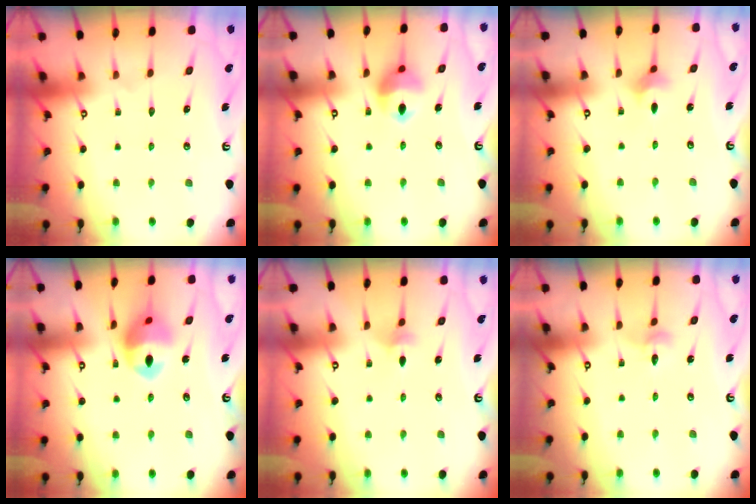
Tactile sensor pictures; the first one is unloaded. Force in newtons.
{"total": 10.5, "press": 10.4, "slide": 1.4}
{"total": 2.7, "press": 2.6, "slide": 0.7}
{"total": 12.8, "press": 12.7, "slide": 1.7}
{"total": 3.3, "press": 3.2, "slide": 0.8}
{"total": 2.8, "press": 2.8, "slide": 0.3}